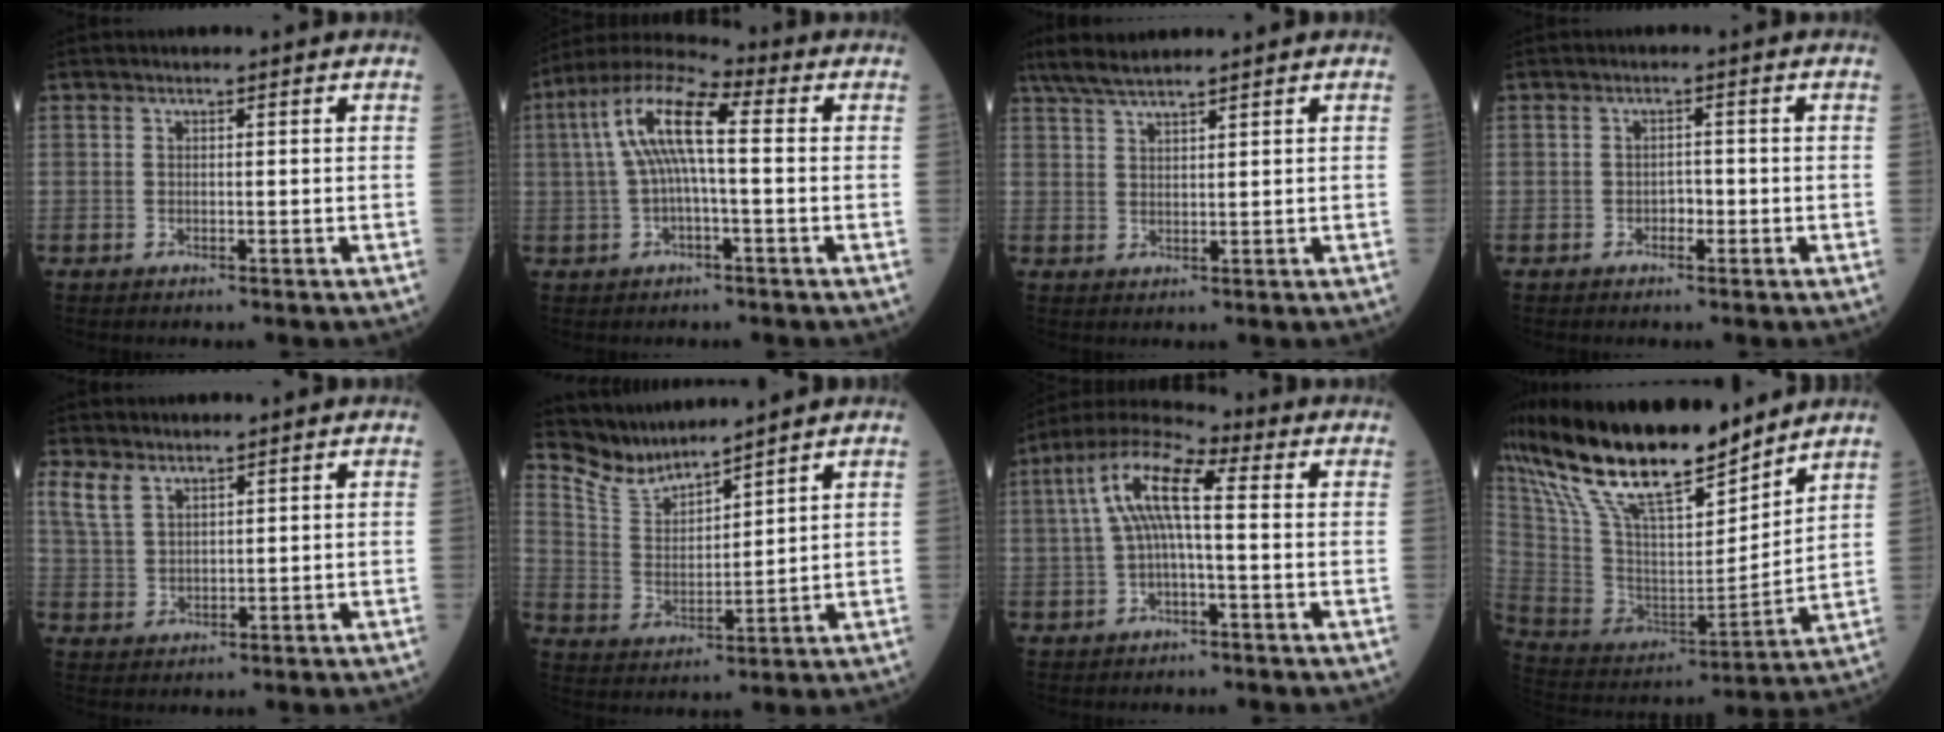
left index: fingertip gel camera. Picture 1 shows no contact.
{"total": 10.4, "force": [0.5, 2.3, 10.1], "torque": [-0.209, 0.033, 0.001]}
{"total": 5.7, "force": [4.7, -0.1, 3.1], "torque": [-0.063, 0.020, 0.092]}
{"total": 1.4, "force": [-1.0, 0.7, 0.7], "torque": [-0.006, 0.000, -0.020]}
{"total": 3.6, "force": [2.5, 1.7, 1.8], "torque": [-0.052, 0.005, 0.063]}
{"total": 6.2, "force": [6.2, 0.0, 0.0], "torque": [-0.024, -0.006, 0.142]}
{"total": 9.7, "force": [0.4, 2.2, 9.4], "torque": [-0.193, 0.032, -0.001]}
{"total": 23.4, "force": [18.5, 5.6, 13.1], "torque": [-0.261, 0.004, 0.338]}